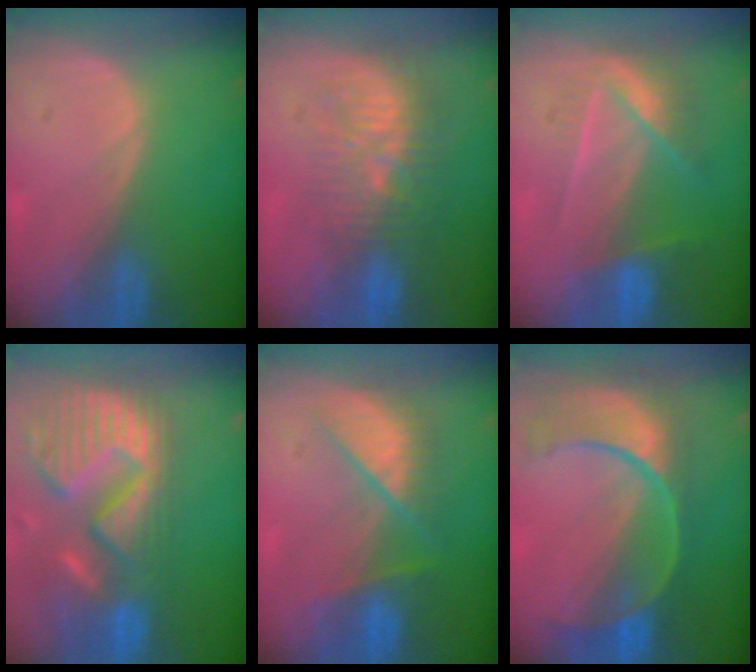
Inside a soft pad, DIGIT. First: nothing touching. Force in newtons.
{"total": 9.2, "press": 8.8, "slide": 2.6}
{"total": 7.3, "press": 6.4, "slide": 3.4}
{"total": 14.4, "press": 12.0, "slide": 7.9}
{"total": 7.1, "press": 7.0, "slide": 0.6}
{"total": 11.2, "press": 9.3, "slide": 6.2}